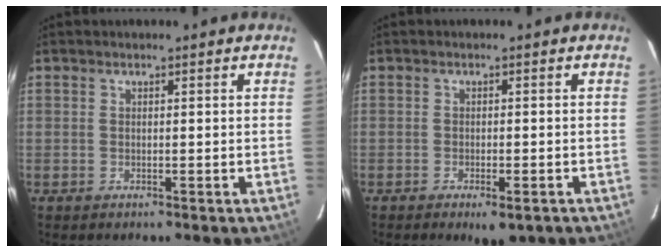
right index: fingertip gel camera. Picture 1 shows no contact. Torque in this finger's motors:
{"motor_torque": [0.46, -0.47, 0.16, 0.00]}